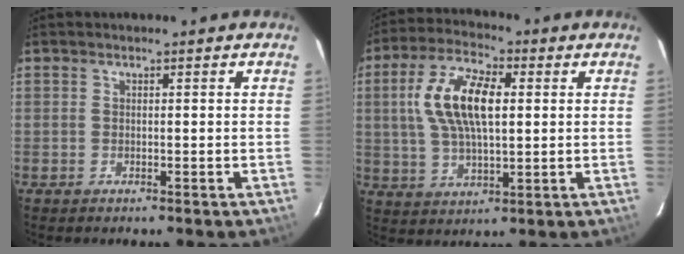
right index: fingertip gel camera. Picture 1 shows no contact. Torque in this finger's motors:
{"motor_torque": [0.64, -0.07, 0.46, 0.21]}